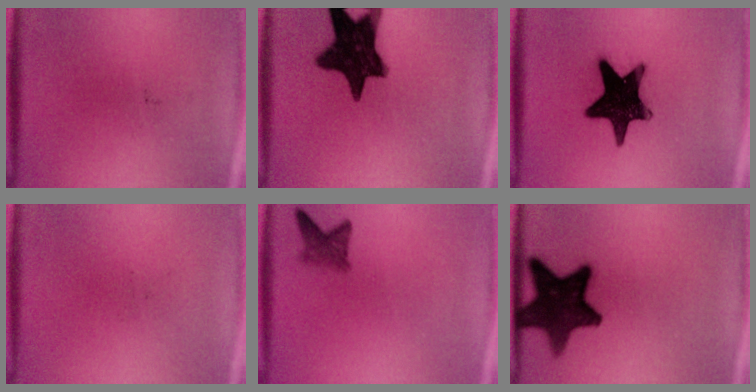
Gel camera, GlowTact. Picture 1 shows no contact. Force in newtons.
{"total": 15.7}
{"total": 17.9}
{"total": 0.0}
{"total": 2.5}
{"total": 14.6}